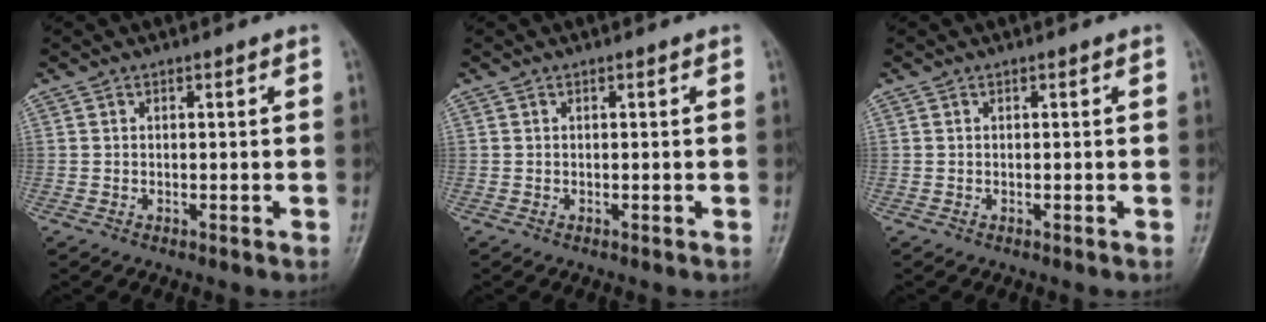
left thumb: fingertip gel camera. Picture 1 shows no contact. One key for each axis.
{"total": 0.0}
{"total": 0.0}